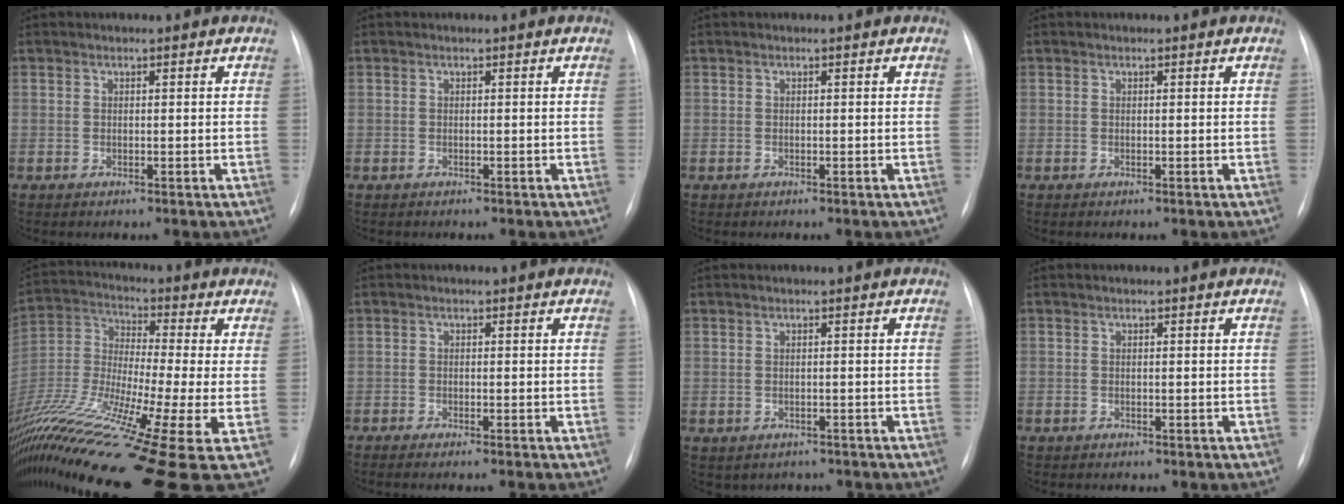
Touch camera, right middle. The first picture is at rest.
{"total": 0.0}
{"total": 0.0}
{"total": 0.0}
{"total": 24.9, "force": [-13.9, 1.1, 20.6], "torque": [-0.412, -0.053, -0.261]}
{"total": 3.3, "force": [-2.8, -0.4, 1.8], "torque": [-0.018, 0.000, -0.036]}
{"total": 3.4, "force": [-2.7, 2.1, 0.4], "torque": [-0.005, 0.011, -0.030]}
{"total": 0.6, "force": [-0.5, 0.3, 0.0], "torque": [-0.009, 0.002, -0.009]}